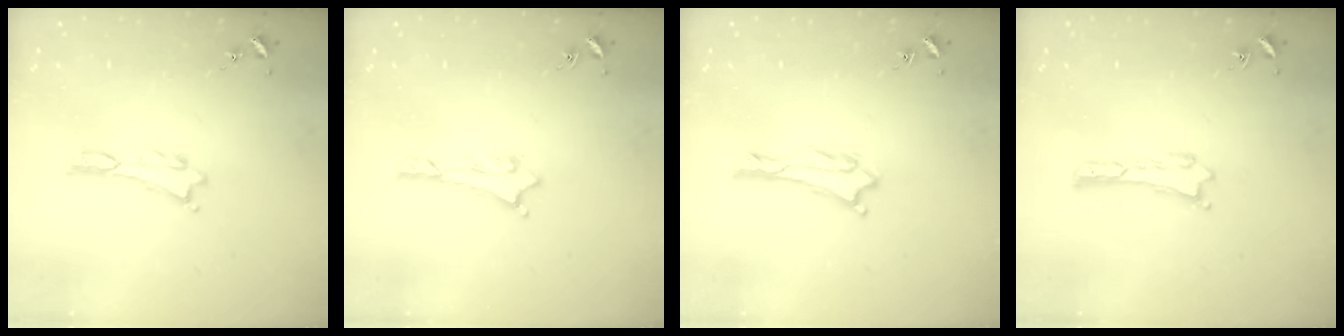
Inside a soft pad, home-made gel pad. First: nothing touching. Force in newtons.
{"total": 0.9, "press": 0.8, "slide": 0.1}
{"total": 1.9, "press": 1.9, "slide": 0.1}
{"total": 0.0}